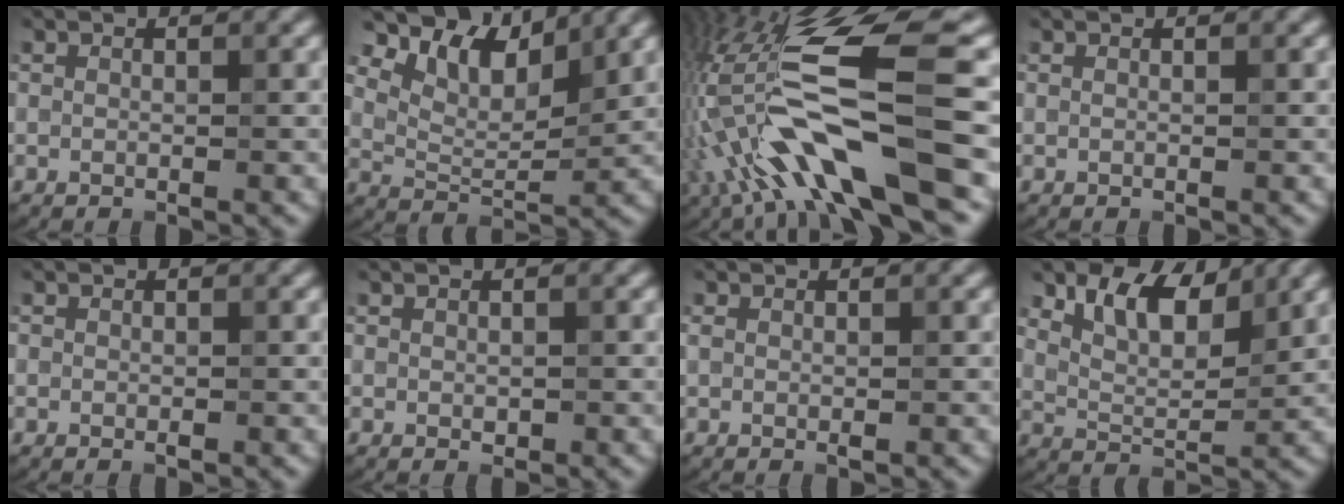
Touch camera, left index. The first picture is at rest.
{"total": 6.4, "force": [4.5, 2.8, 3.5], "torque": [-0.061, 0.000, 0.077]}
{"total": 13.3, "force": [-3.9, 3.1, 12.4], "torque": [-0.230, 0.015, -0.062]}
{"total": 0.0}
{"total": 0.6, "force": [-0.1, 0.4, 0.3], "torque": [-0.003, -0.002, -0.002]}
{"total": 0.6, "force": [0.0, 0.4, 0.4], "torque": [-0.002, -0.002, 0.001]}
{"total": 1.0, "force": [0.0, 0.5, 0.9], "torque": [-0.017, -0.001, 0.002]}
{"total": 5.6, "force": [3.4, 2.8, 3.5], "torque": [-0.066, 0.000, 0.056]}